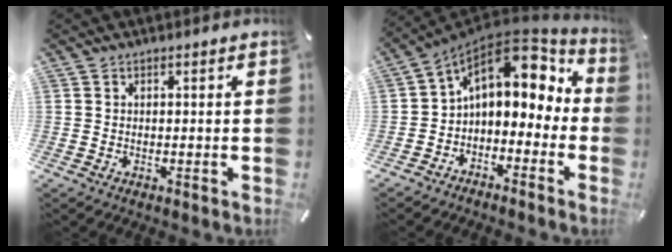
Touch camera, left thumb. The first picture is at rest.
{"total": 13.1, "force": [3.9, 9.0, 8.7], "torque": [-0.138, -0.020, 0.064]}